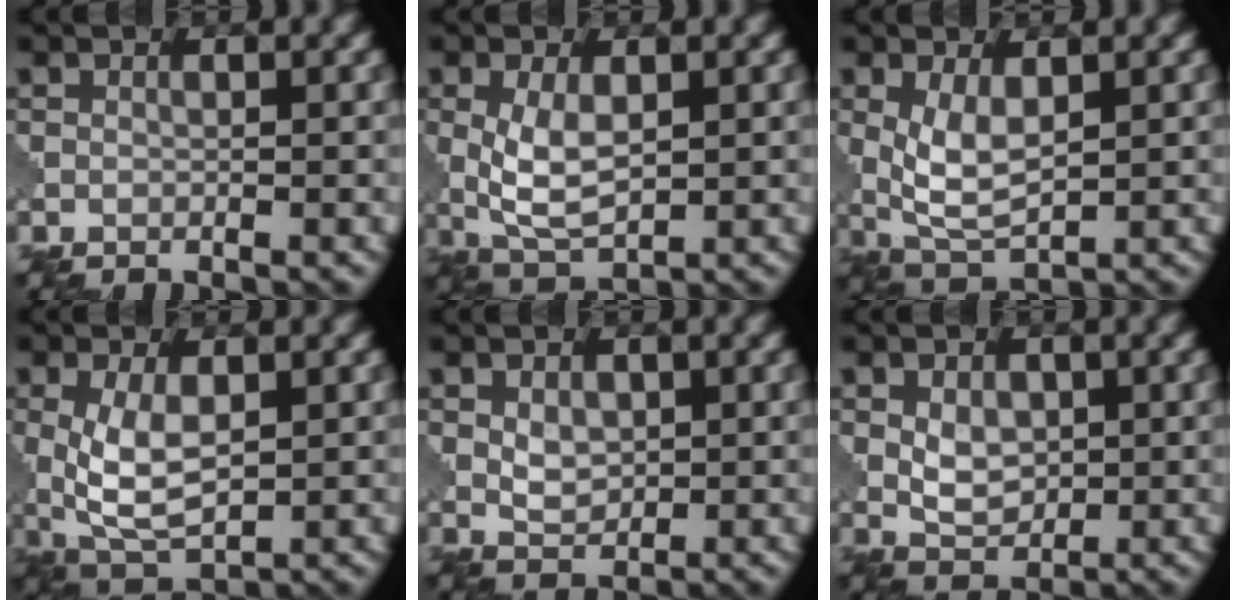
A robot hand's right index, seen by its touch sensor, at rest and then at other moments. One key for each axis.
{"total": 4.4, "fx": 0.3, "fy": 2.2, "fz": 3.8, "tx": -0.085, "ty": 0.000, "tz": 0.009}
{"total": 4.1, "fx": 0.6, "fy": 1.8, "fz": 3.6, "tx": -0.082, "ty": -0.003, "tz": 0.016}
{"total": 5.1, "fx": 0.2, "fy": 2.5, "fz": 4.4, "tx": -0.101, "ty": -0.003, "tz": 0.008}
{"total": 2.2, "fx": 0.3, "fy": 1.6, "fz": 1.5, "tx": -0.028, "ty": -0.001, "tz": 0.007}
{"total": 2.9, "fx": 0.2, "fy": 2.0, "fz": 2.1, "tx": -0.038, "ty": -0.002, "tz": 0.004}